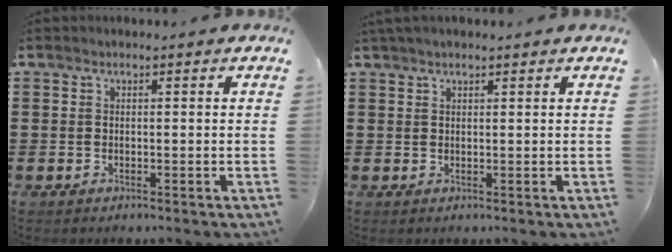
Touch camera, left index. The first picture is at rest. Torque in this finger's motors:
{"motor_torque": [1.26, -0.88, 0.00, 0.12]}